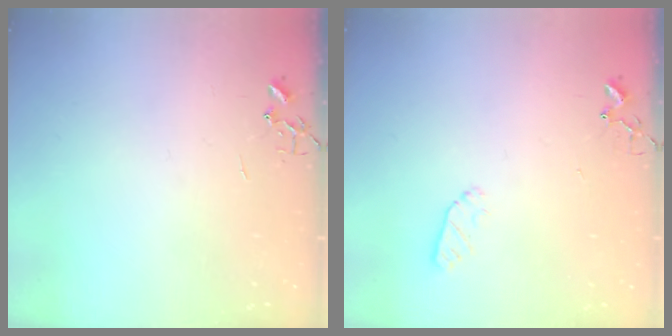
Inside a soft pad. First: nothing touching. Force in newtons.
{"total": 4.3, "press": 4.3, "slide": 0.5}